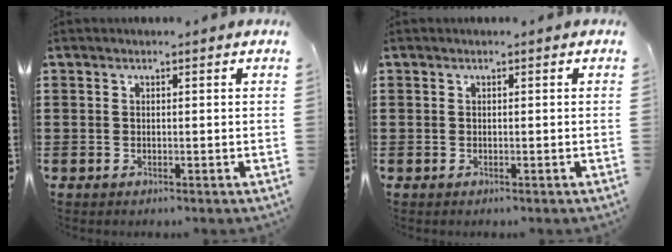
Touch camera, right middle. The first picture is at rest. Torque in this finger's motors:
{"motor_torque": [-0.04, -0.04, 0.02, 0.00]}